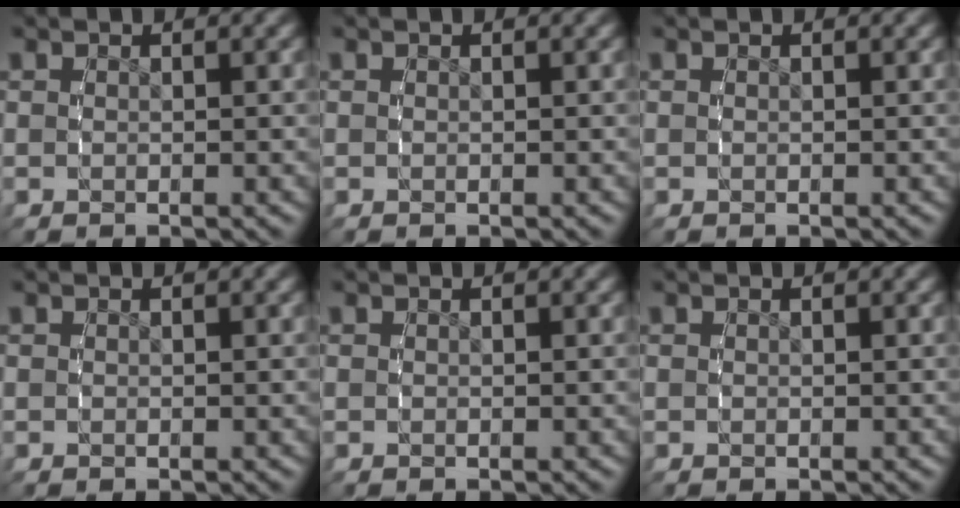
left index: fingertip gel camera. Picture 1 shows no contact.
{"total": 0.0}
{"total": 0.0}
{"total": 0.0}
{"total": 0.0}
{"total": 0.0}